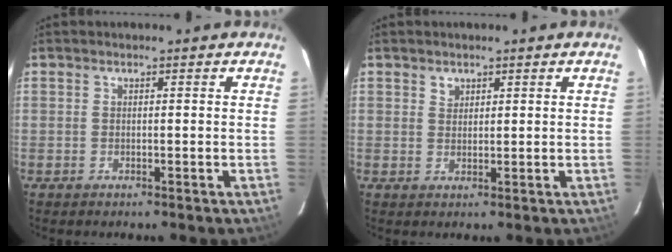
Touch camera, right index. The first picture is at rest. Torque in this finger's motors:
{"motor_torque": [-0.03, 0.03, 0.00, 0.01]}